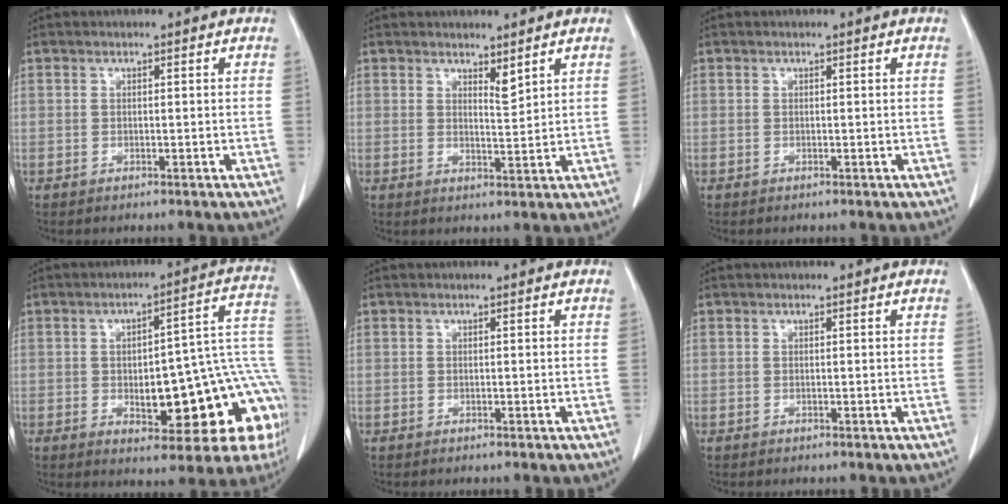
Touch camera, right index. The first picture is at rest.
{"total": 2.2, "force": [1.8, 0.3, 1.4], "torque": [-0.028, -0.012, 0.036]}
{"total": 0.0}
{"total": 20.1, "force": [-4.7, 6.0, 18.6], "torque": [-0.151, 0.042, -0.043]}
{"total": 0.0}
{"total": 0.0}